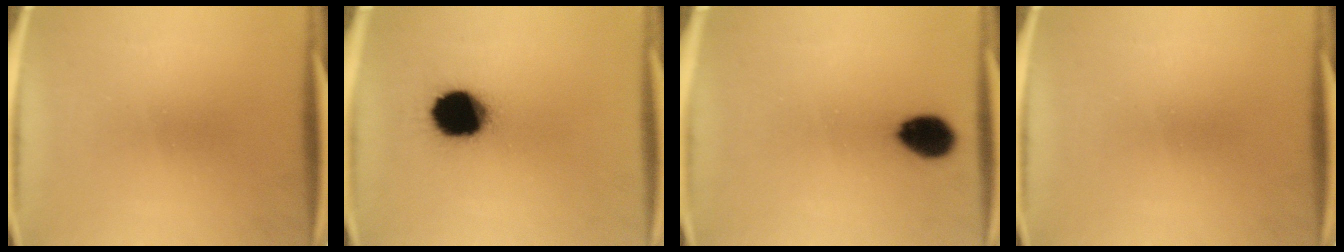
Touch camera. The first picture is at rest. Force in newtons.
{"total": 16.7}
{"total": 8.5}
{"total": 0.0}